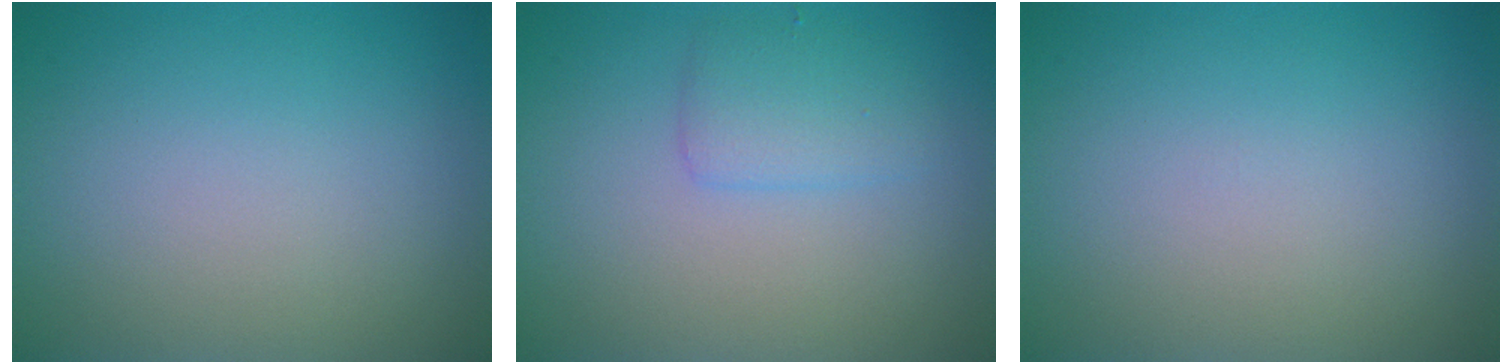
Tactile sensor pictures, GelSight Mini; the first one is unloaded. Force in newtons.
{"total": 2.1, "press": 2.1, "slide": 0.2}
{"total": 0.0}